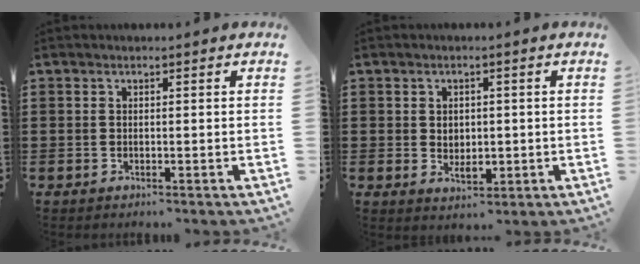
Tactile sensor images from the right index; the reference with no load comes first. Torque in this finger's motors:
{"motor_torque": [1.07, 1.07, 0.11, 0.02]}